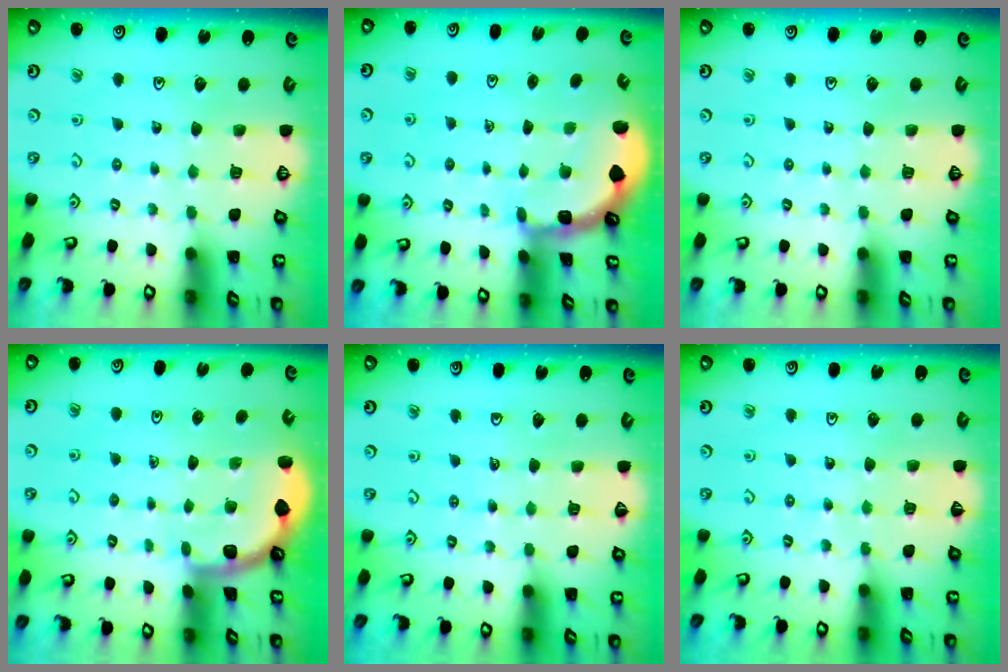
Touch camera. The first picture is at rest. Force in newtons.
{"total": 2.1, "press": 2.1, "slide": 0.4}
{"total": 0.0}
{"total": 1.9, "press": 1.9, "slide": 0.0}
{"total": 2.4, "press": 2.4, "slide": 0.2}
{"total": 2.9, "press": 2.9, "slide": 0.5}